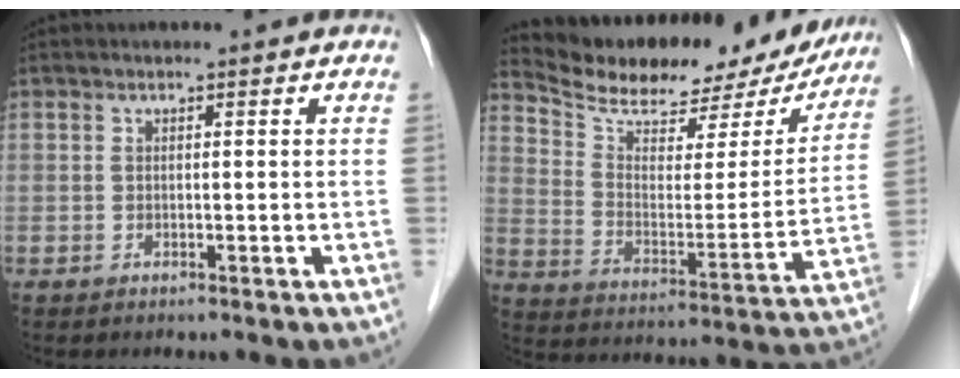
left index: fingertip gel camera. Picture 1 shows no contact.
{"total": 21.6, "force": [19.4, 6.3, 7.2], "torque": [-0.107, -0.016, 0.274]}